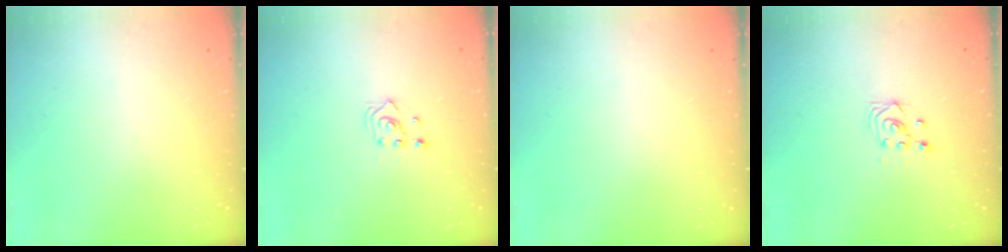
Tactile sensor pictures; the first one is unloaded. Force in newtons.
{"total": 2.3, "press": 2.3, "slide": 0.3}
{"total": 0.0}
{"total": 3.5, "press": 3.2, "slide": 1.5}